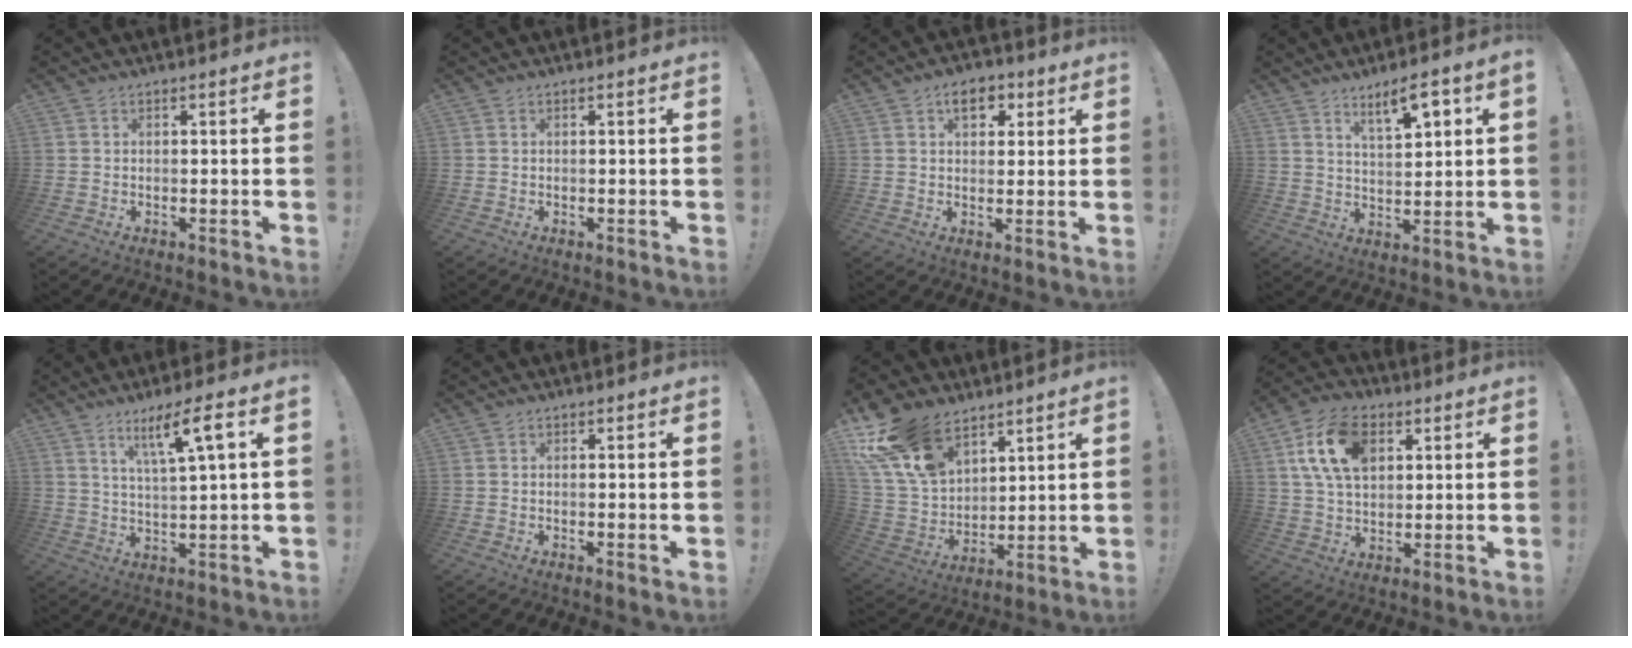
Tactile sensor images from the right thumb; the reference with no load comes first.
{"total": 0.0}
{"total": 6.5, "force": [2.7, 4.1, 4.2], "torque": [-0.046, 0.000, 0.044]}
{"total": 8.1, "force": [5.0, 1.8, 6.1], "torque": [-0.088, -0.030, 0.080]}
{"total": 9.9, "force": [4.7, 0.6, 8.6], "torque": [-0.140, -0.020, 0.070]}
{"total": 0.8, "force": [0.2, -0.1, 0.8], "torque": [-0.009, -0.003, 0.003]}
{"total": 19.3, "force": [12.3, 11.0, 10.0], "torque": [-0.213, -0.069, 0.237]}
{"total": 16.1, "force": [6.0, 10.4, 10.7], "torque": [-0.182, -0.008, 0.113]}